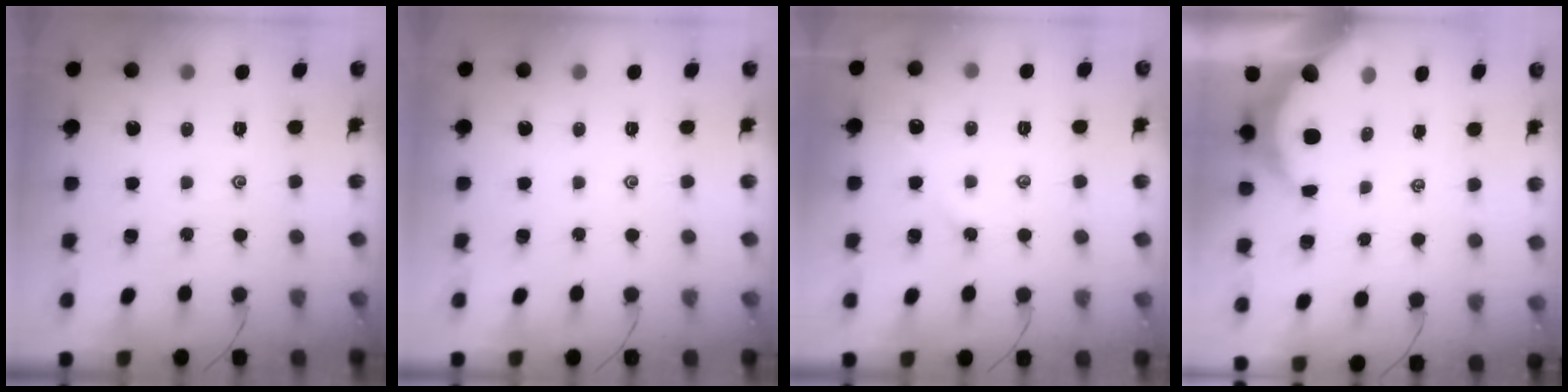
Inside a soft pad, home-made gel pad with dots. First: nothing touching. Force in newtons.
{"total": 0.0}
{"total": 2.2, "press": 2.2, "slide": 0.4}
{"total": 6.1, "press": 6.0, "slide": 0.9}